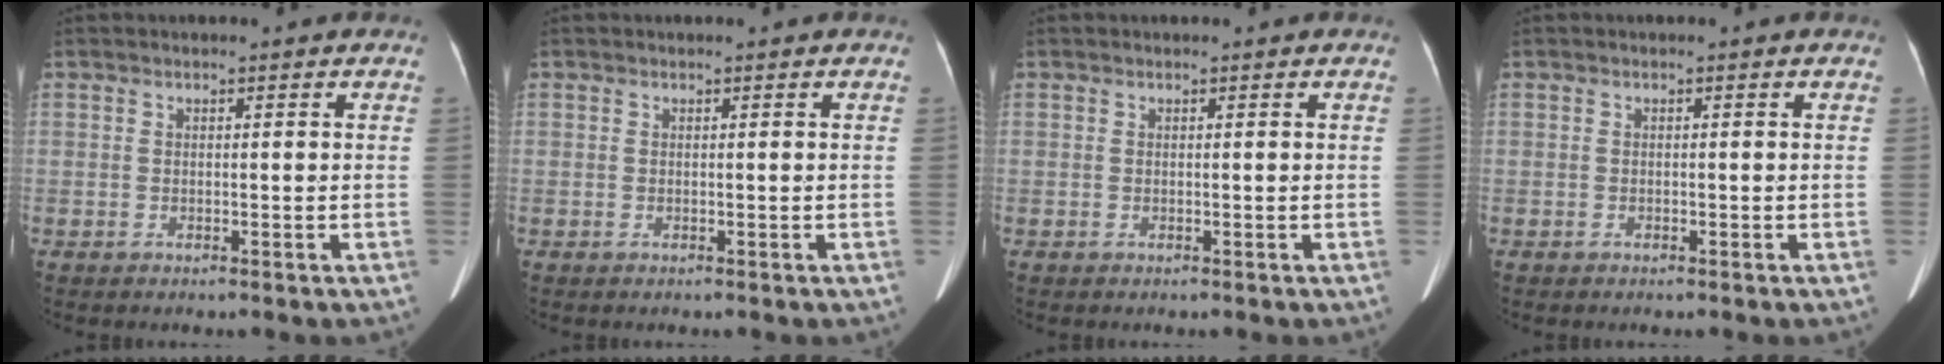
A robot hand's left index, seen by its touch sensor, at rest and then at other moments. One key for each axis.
{"total": 0.0}
{"total": 0.0}
{"total": 0.0}